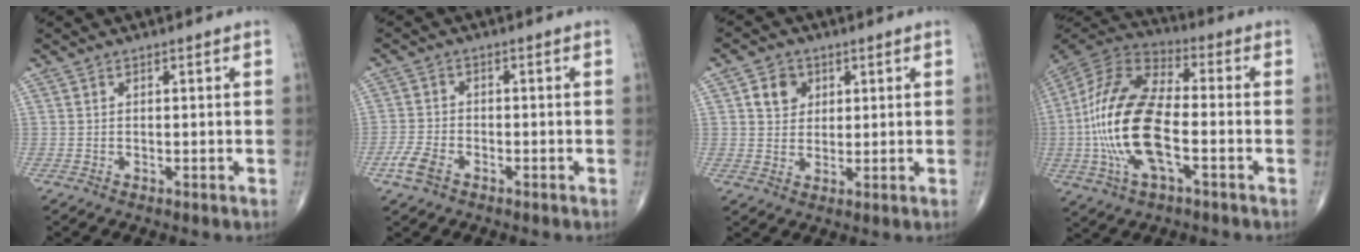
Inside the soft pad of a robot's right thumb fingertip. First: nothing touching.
{"total": 4.3, "force": [-2.5, 2.4, 2.6], "torque": [-0.062, 0.008, -0.050]}
{"total": 5.1, "force": [1.8, 4.3, 2.1], "torque": [-0.013, -0.005, 0.030]}
{"total": 20.6, "force": [-3.5, 9.1, 18.2], "torque": [-0.392, 0.021, -0.067]}